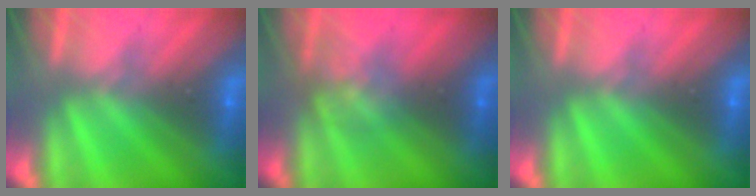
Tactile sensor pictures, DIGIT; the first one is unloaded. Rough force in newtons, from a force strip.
{"total": 2.5}
{"total": 0.0}